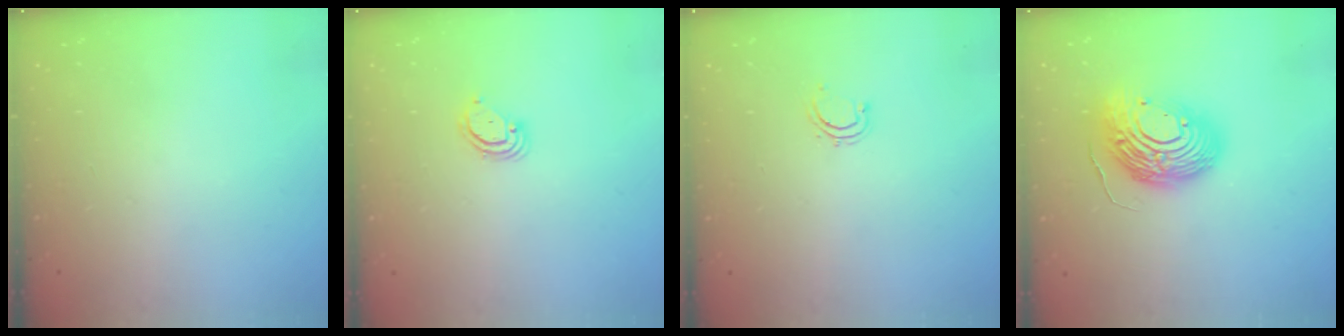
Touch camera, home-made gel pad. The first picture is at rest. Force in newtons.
{"total": 3.6, "press": 3.6, "slide": 0.3}
{"total": 4.0, "press": 3.8, "slide": 1.1}
{"total": 16.0, "press": 15.8, "slide": 2.4}